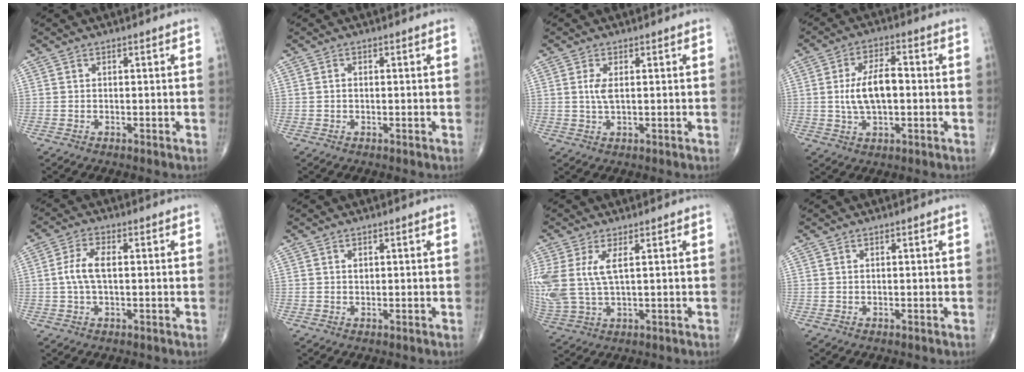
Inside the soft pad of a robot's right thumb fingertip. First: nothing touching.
{"total": 0.5, "force": [-0.1, 0.4, 0.3], "torque": [-0.006, 0.000, -0.004]}
{"total": 2.6, "force": [0.5, 1.0, 2.4], "torque": [-0.056, 0.000, 0.012]}
{"total": 9.0, "force": [-0.2, 4.3, 7.9], "torque": [-0.146, 0.012, -0.005]}
{"total": 5.1, "force": [0.2, 2.3, 4.6], "torque": [-0.106, 0.012, 0.001]}
{"total": 0.6, "force": [0.2, 0.5, 0.3], "torque": [-0.002, 0.001, 0.005]}
{"total": 10.0, "force": [2.3, 4.3, 8.8], "torque": [-0.228, 0.003, 0.059]}
{"total": 0.0}